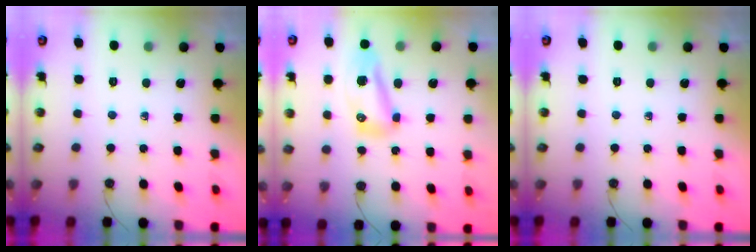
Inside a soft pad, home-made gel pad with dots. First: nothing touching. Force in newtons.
{"total": 14.7, "press": 11.6, "slide": 9.2}
{"total": 0.0}